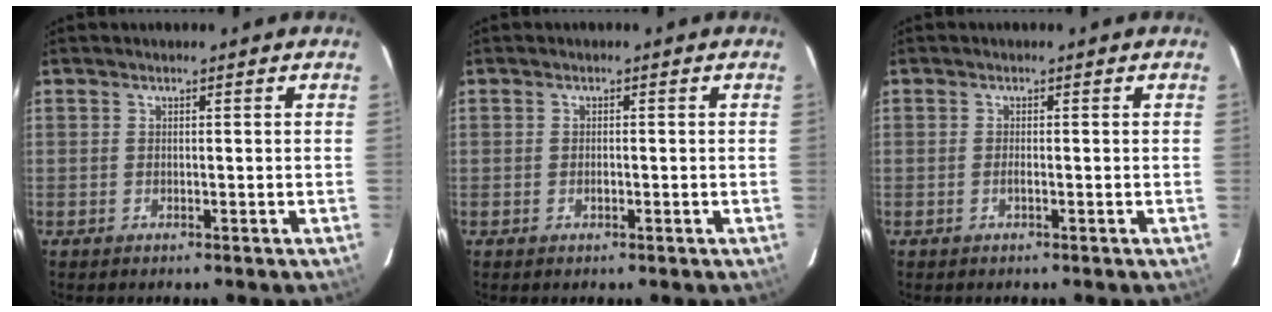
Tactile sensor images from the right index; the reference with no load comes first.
{"total": 0.9, "force": [-0.3, 0.6, 0.7], "torque": [-0.012, 0.002, -0.006]}
{"total": 0.9, "force": [-0.4, 0.0, 0.8], "torque": [-0.015, 0.001, -0.008]}